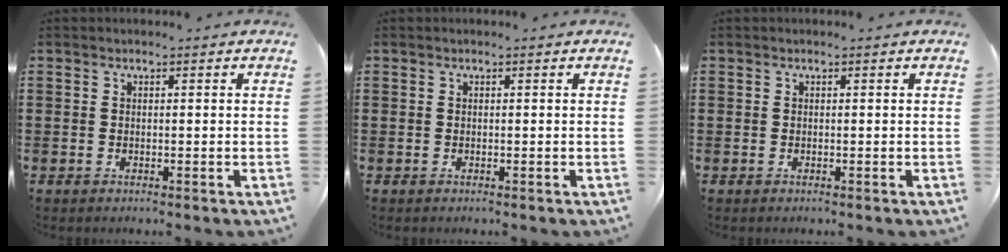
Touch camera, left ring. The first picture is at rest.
{"total": 0.0}
{"total": 0.0}